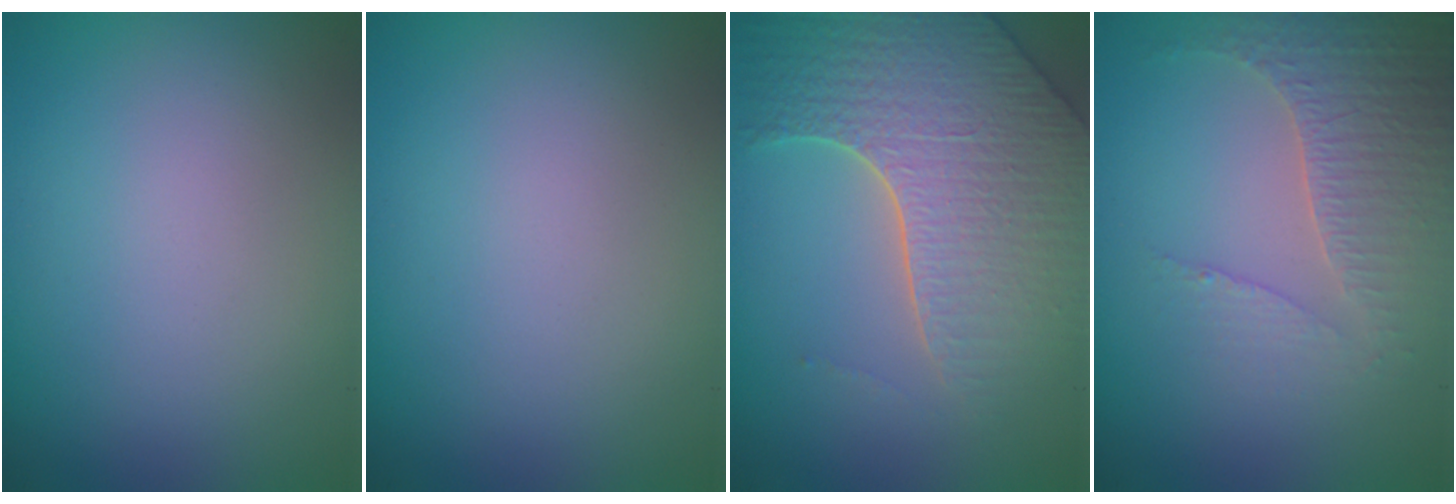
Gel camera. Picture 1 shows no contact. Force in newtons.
{"total": 0.0}
{"total": 6.6, "press": 5.3, "slide": 3.8}
{"total": 3.3, "press": 3.0, "slide": 1.6}